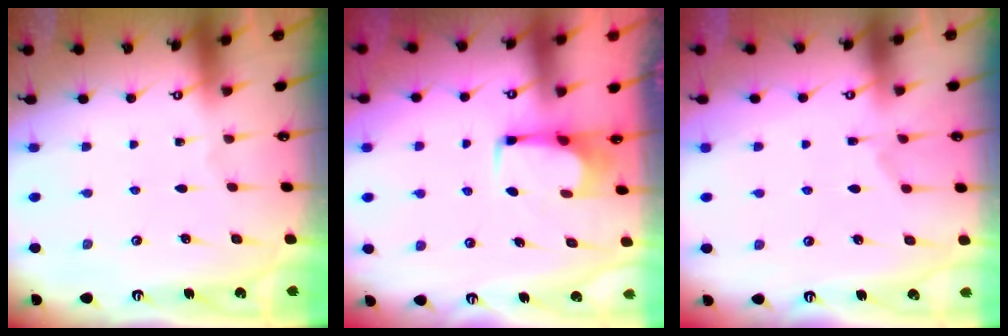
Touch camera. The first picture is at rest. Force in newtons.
{"total": 2.7, "press": 2.6, "slide": 0.4}
{"total": 2.4, "press": 2.1, "slide": 1.1}